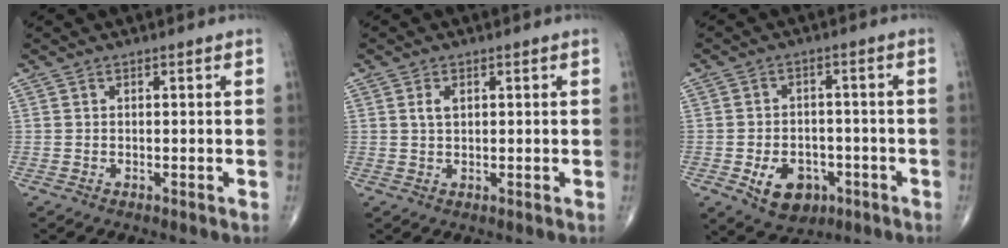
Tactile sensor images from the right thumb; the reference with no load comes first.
{"total": 2.1, "force": [0.7, 1.2, 1.6], "torque": [-0.031, 0.001, 0.014]}
{"total": 8.7, "force": [-3.4, 6.2, 5.0], "torque": [-0.054, 0.018, -0.043]}